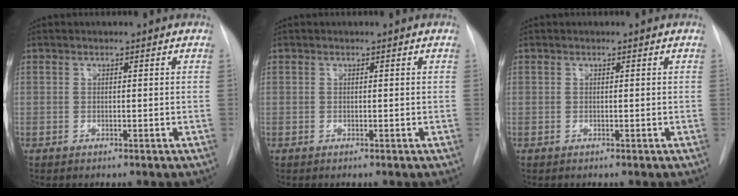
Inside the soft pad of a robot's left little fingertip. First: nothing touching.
{"total": 0.0}
{"total": 0.0}